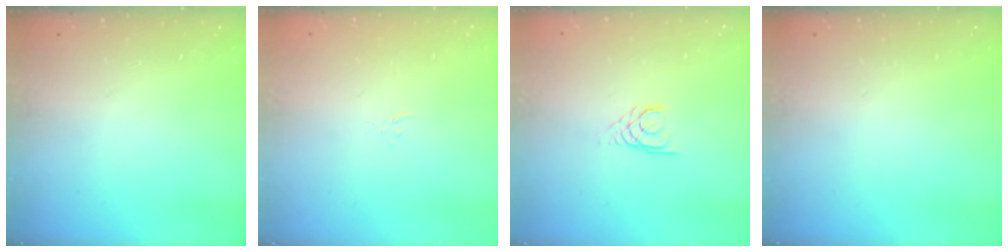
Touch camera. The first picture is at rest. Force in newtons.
{"total": 2.3, "press": 2.3, "slide": 0.3}
{"total": 2.2, "press": 2.2, "slide": 0.2}
{"total": 0.0}